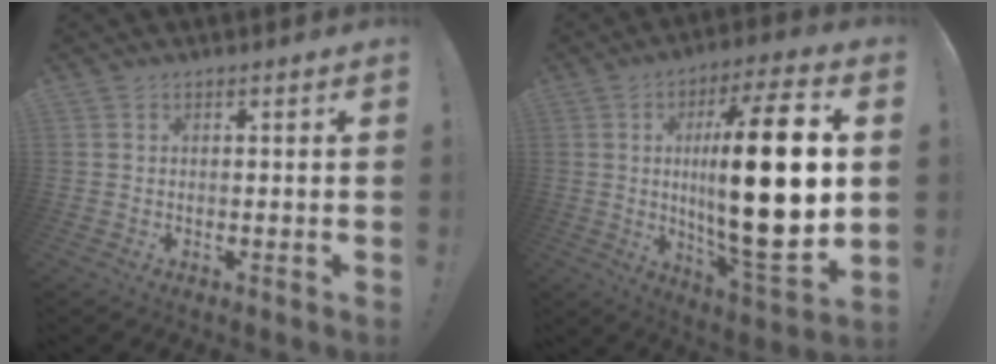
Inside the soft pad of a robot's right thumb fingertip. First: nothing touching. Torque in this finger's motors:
{"motor_torque": [1.20, 1.32, 2.77, 0.00, 0.75]}